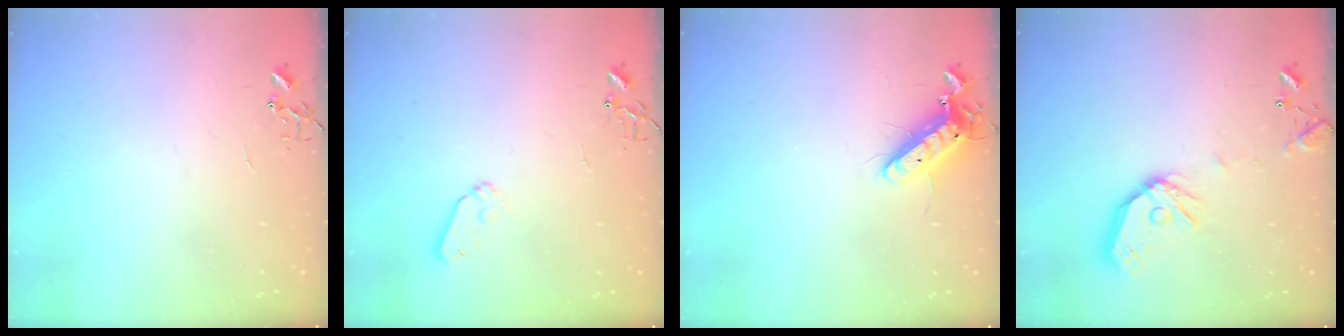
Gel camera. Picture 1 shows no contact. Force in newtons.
{"total": 6.5, "press": 6.5, "slide": 0.6}
{"total": 11.8, "press": 11.6, "slide": 2.2}
{"total": 13.4, "press": 13.2, "slide": 2.1}